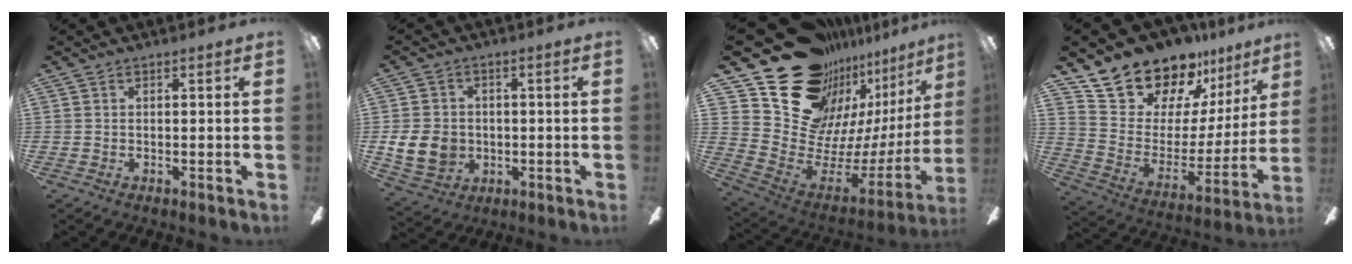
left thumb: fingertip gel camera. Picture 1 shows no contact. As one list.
[{"total": 9.8, "force": [-1.3, 8.2, 5.2], "torque": [-0.126, 0.019, -0.020]}, {"total": 22.3, "force": [16.2, 13.1, 7.8], "torque": [-0.125, -0.125, 0.328]}, {"total": 18.6, "force": [16.5, 7.8, 3.8], "torque": [-0.087, -0.137, 0.306]}]